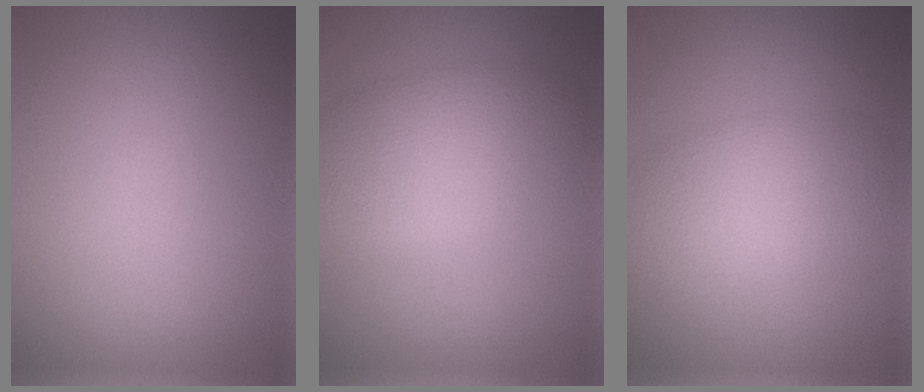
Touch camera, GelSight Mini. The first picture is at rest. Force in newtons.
{"total": 5.6, "press": 5.6, "slide": 0.1}
{"total": 5.2, "press": 5.2, "slide": 0.4}